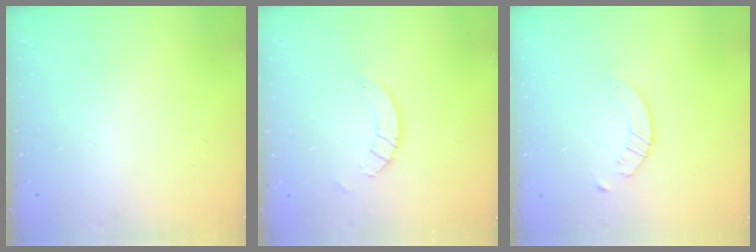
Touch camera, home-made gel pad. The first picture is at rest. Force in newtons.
{"total": 2.6, "press": 2.6, "slide": 0.2}
{"total": 2.1, "press": 2.0, "slide": 0.3}